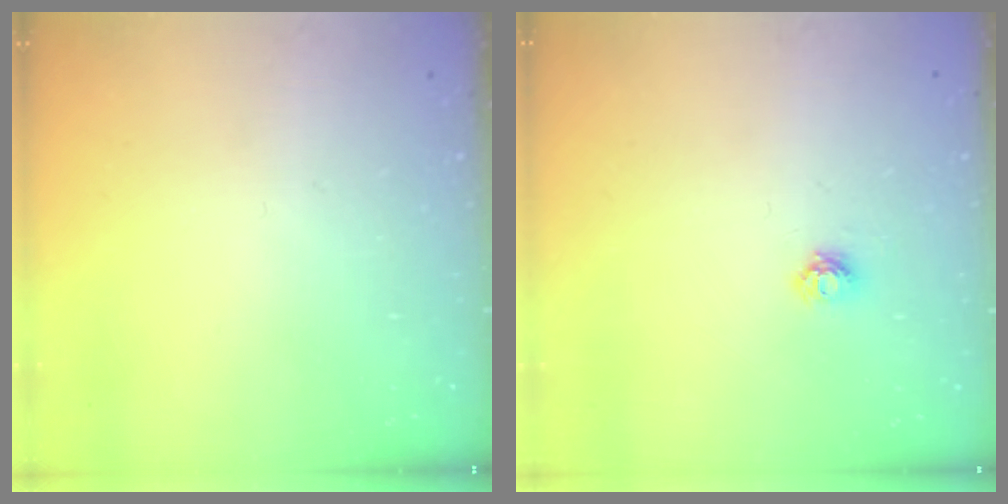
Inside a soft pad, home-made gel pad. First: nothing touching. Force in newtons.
{"total": 4.0, "press": 4.0, "slide": 0.5}